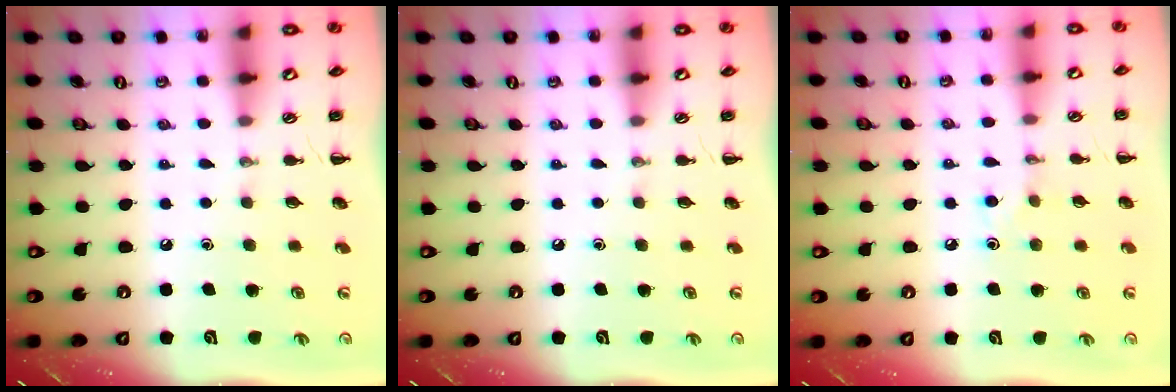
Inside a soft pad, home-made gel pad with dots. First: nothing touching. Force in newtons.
{"total": 0.0}
{"total": 3.9, "press": 3.8, "slide": 1.1}